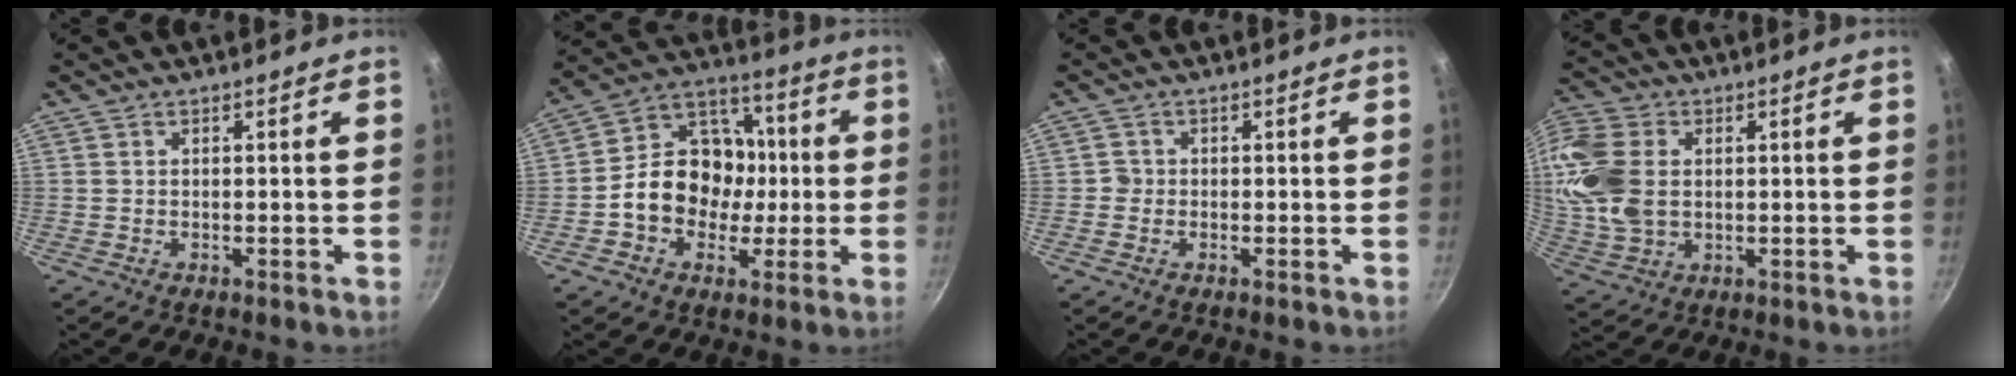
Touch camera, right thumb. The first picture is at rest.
{"total": 14.8, "force": [-1.3, 12.2, 8.3], "torque": [-0.094, 0.032, -0.036]}
{"total": 1.0, "force": [-0.3, 0.9, 0.0], "torque": [0.005, 0.005, -0.011]}
{"total": 13.0, "force": [1.7, 9.2, 8.9], "torque": [-0.173, 0.000, 0.033]}